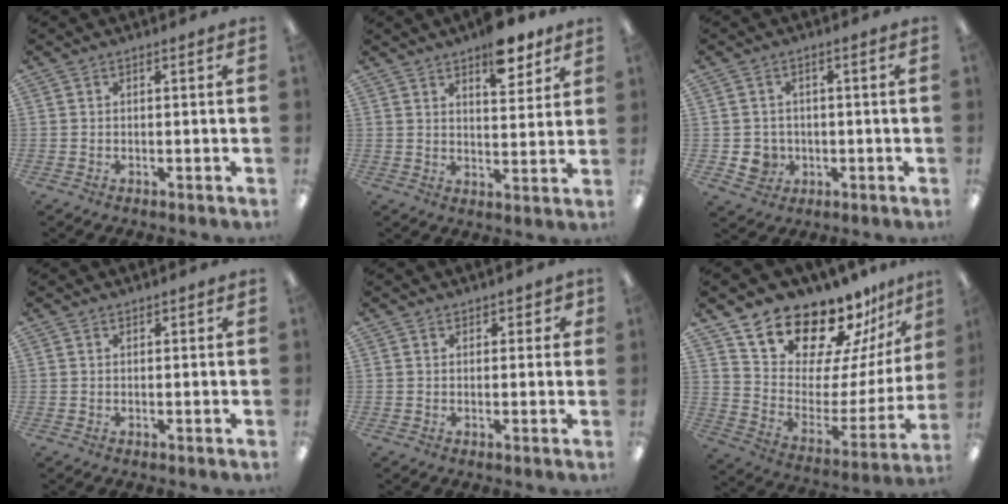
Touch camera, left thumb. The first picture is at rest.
{"total": 10.2, "force": [7.3, 4.4, 5.7], "torque": [-0.056, -0.043, 0.121]}
{"total": 4.4, "force": [-0.8, 4.2, 1.1], "torque": [-0.022, 0.005, -0.013]}
{"total": 0.7, "force": [0.6, 0.3, 0.1], "torque": [-0.001, 0.000, 0.011]}
{"total": 2.1, "force": [1.4, 1.5, 0.7], "torque": [0.002, -0.002, 0.022]}
{"total": 18.8, "force": [16.8, 6.4, 5.4], "torque": [-0.096, -0.145, 0.298]}